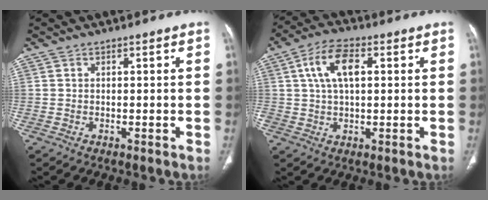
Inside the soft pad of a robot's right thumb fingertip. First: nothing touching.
{"total": 9.1, "force": [2.5, 4.7, 7.3], "torque": [-0.137, 0.013, 0.044]}